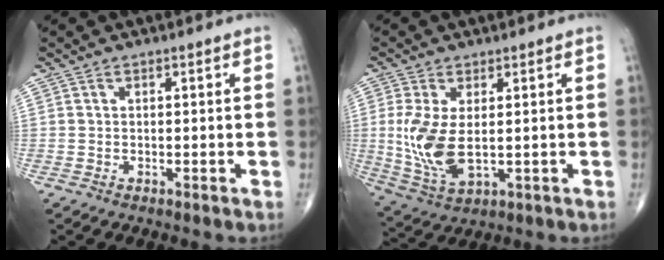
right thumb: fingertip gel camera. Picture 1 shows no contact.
{"total": 10.2, "force": [0.2, 5.0, 8.9], "torque": [-0.197, -0.014, 0.020]}